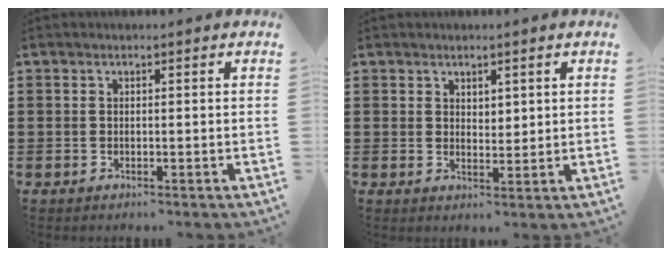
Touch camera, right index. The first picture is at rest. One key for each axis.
{"total": 2.0, "fx": 1.7, "fy": 1.0, "fz": 0.4, "tx": -0.010, "ty": 0.006, "tz": 0.033}